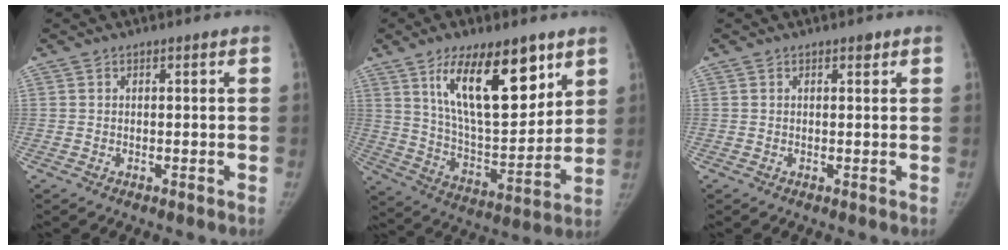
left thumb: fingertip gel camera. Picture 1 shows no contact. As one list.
[{"total": 20.3, "force": [10.6, 8.1, 15.4], "torque": [-0.204, -0.057, 0.192]}, {"total": 1.0, "force": [0.6, 0.5, 0.6], "torque": [-0.002, -0.002, 0.007]}]